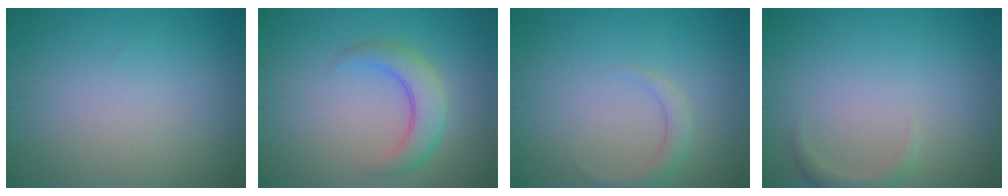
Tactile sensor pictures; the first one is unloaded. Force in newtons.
{"total": 3.6, "press": 3.6, "slide": 0.2}
{"total": 1.6, "press": 1.6, "slide": 0.1}
{"total": 1.2, "press": 1.2, "slide": 0.2}